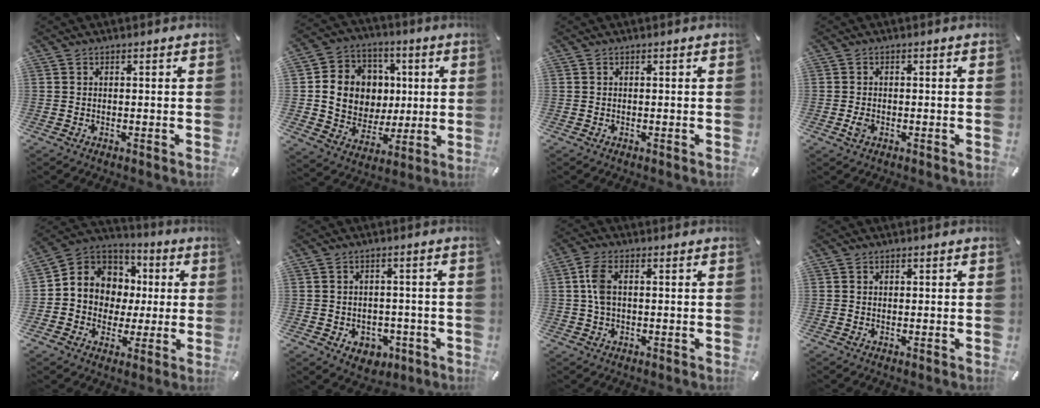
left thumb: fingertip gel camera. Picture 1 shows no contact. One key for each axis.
{"total": 13.2, "fx": 1.3, "fy": 12.6, "fz": 3.8, "tx": -0.060, "ty": -0.004, "tz": 0.040}
{"total": 0.0}
{"total": 1.9, "fx": -0.6, "fy": 1.3, "fz": 1.2, "tx": -0.028, "ty": 0.000, "tz": -0.012}
{"total": 9.7, "fx": 1.0, "fy": 9.5, "fz": 1.3, "tx": -0.036, "ty": -0.020, "tz": 0.026}
{"total": 5.1, "fx": -1.5, "fy": 4.4, "fz": 1.9, "tx": -0.018, "ty": 0.010, "tz": -0.026}
{"total": 5.1, "fx": 0.7, "fy": 2.9, "fz": 4.2, "tx": -0.099, "ty": 0.004, "tz": 0.008}
{"total": 0.6, "fx": 0.2, "fy": 0.6, "fz": 0.1, "tx": 0.000, "ty": 0.004, "tz": 0.002}